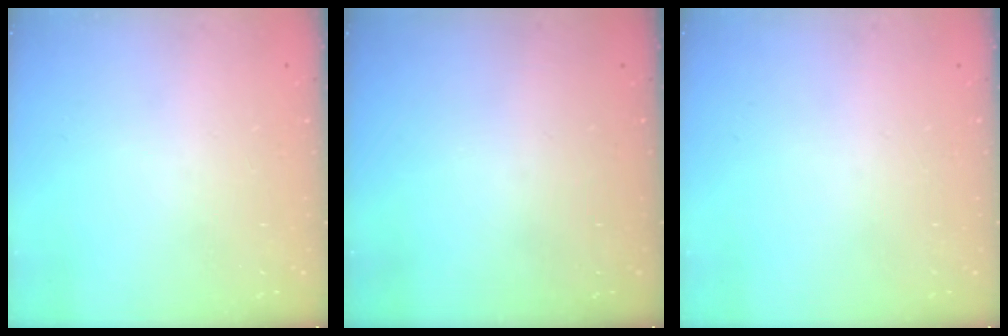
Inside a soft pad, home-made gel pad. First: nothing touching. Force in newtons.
{"total": 0.0}
{"total": 0.0}